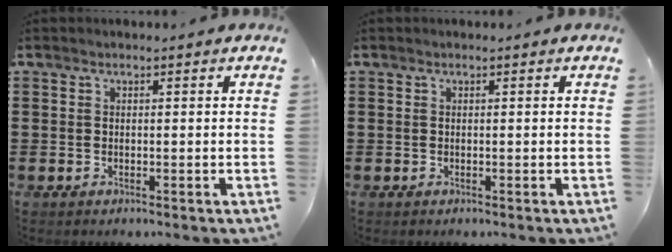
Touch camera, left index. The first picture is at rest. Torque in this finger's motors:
{"motor_torque": [0.13, 0.12, 0.03, -0.01]}